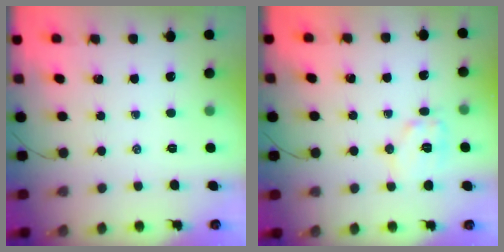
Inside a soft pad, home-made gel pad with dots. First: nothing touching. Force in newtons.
{"total": 9.2, "press": 9.2, "slide": 0.5}